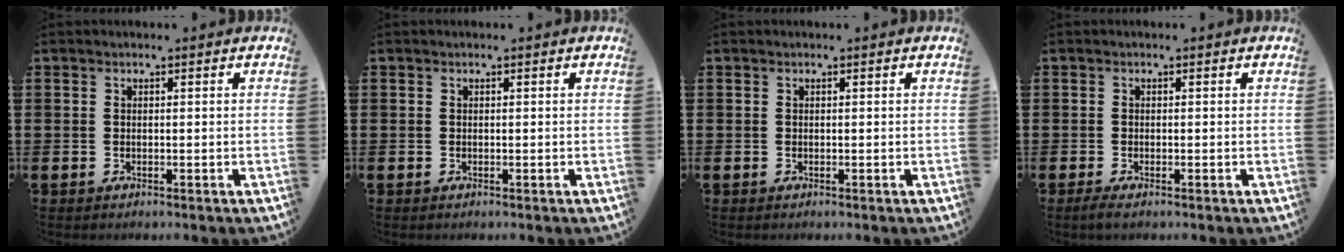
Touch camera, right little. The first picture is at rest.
{"total": 0.0}
{"total": 0.0}
{"total": 1.0, "force": [-0.3, 0.2, 0.9], "torque": [-0.017, -0.003, -0.005]}